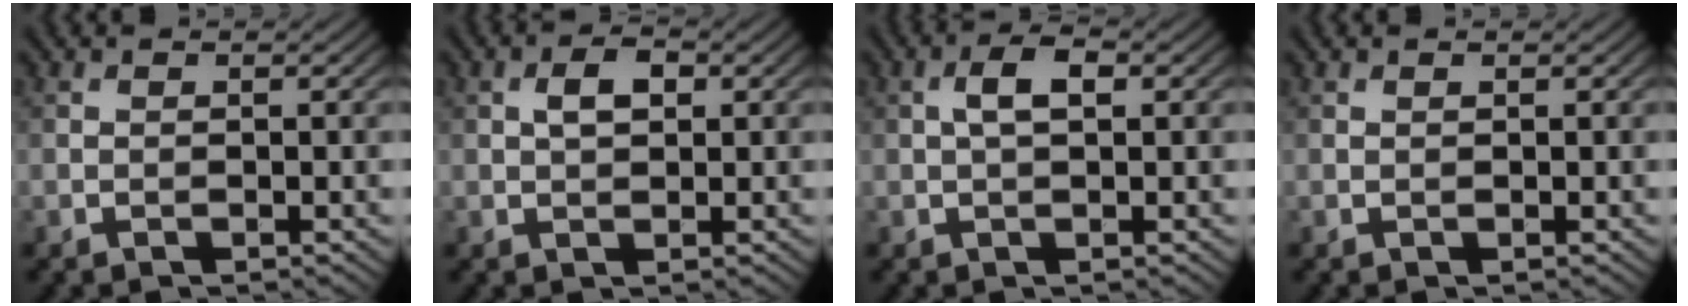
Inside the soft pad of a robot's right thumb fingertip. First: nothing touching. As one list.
[{"total": 2.8, "force": [0.7, 1.6, 2.2], "torque": [-0.040, 0.005, 0.009]}, {"total": 3.1, "force": [0.5, 1.3, 2.8], "torque": [-0.053, 0.008, 0.005]}, {"total": 0.0}]